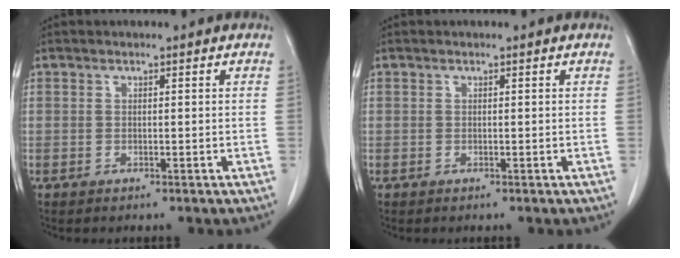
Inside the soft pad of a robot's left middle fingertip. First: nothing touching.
{"total": 0.0}